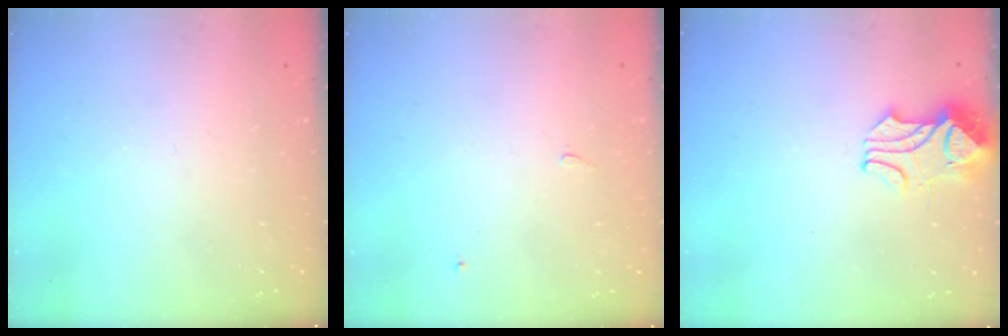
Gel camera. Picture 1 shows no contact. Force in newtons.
{"total": 0.0}
{"total": 2.3, "press": 2.1, "slide": 0.9}